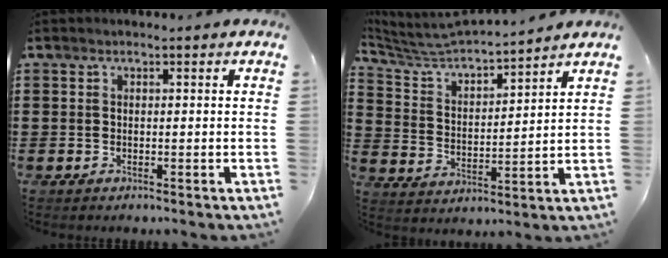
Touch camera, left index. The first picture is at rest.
{"total": 4.7, "force": [4.6, 0.4, 1.1], "torque": [-0.047, -0.034, 0.072]}